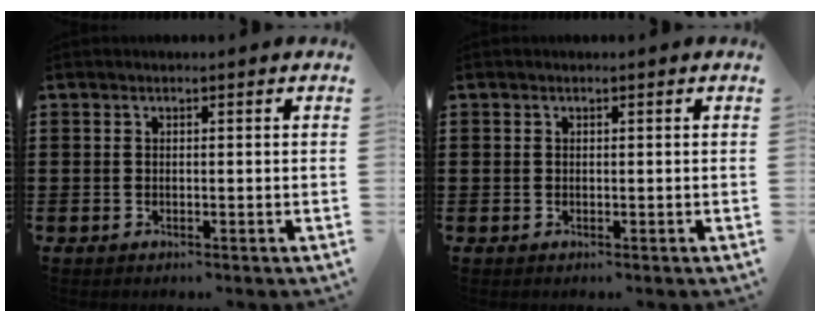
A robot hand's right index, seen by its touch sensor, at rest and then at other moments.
{"total": 0.0}